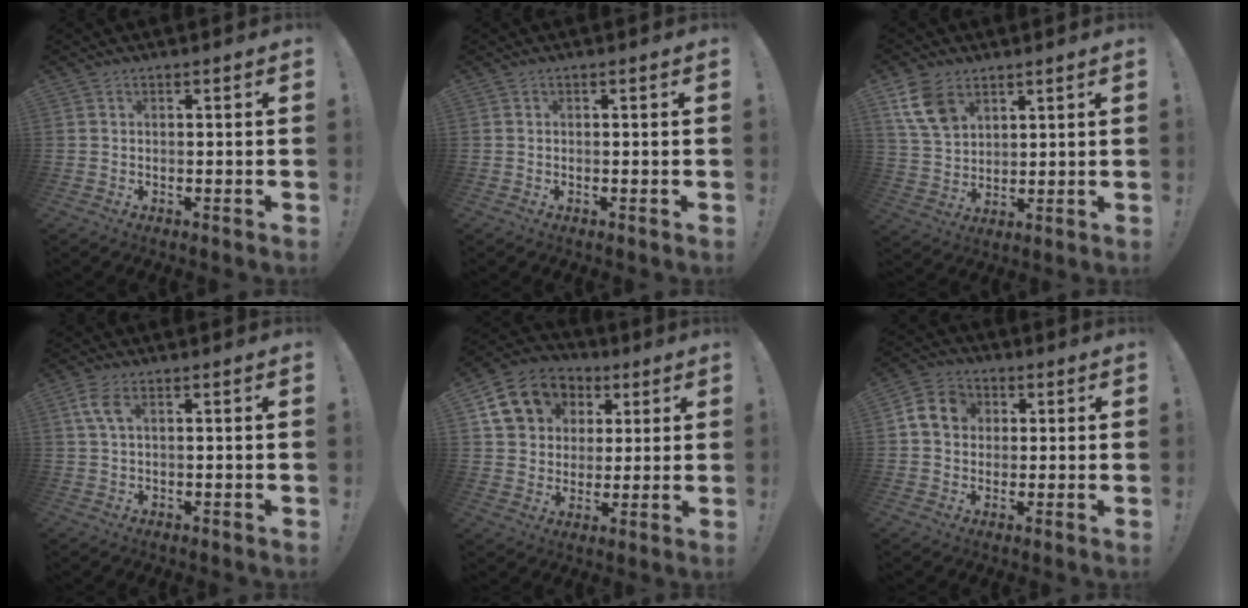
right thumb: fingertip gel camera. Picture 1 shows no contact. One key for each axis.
{"total": 0.0}
{"total": 11.1, "fx": 6.1, "fy": 7.3, "fz": 5.6, "tx": -0.113, "ty": -0.020, "tz": 0.124}
{"total": 4.7, "fx": 1.5, "fy": 1.9, "fz": 4.0, "tx": -0.090, "ty": 0.002, "tz": 0.027}
{"total": 14.3, "fx": 6.1, "fy": 11.6, "fz": 5.7, "tx": -0.076, "ty": -0.024, "tz": 0.126}
{"total": 9.6, "fx": 2.0, "fy": 8.2, "fz": 4.6, "tx": -0.067, "ty": 0.010, "tz": 0.044}